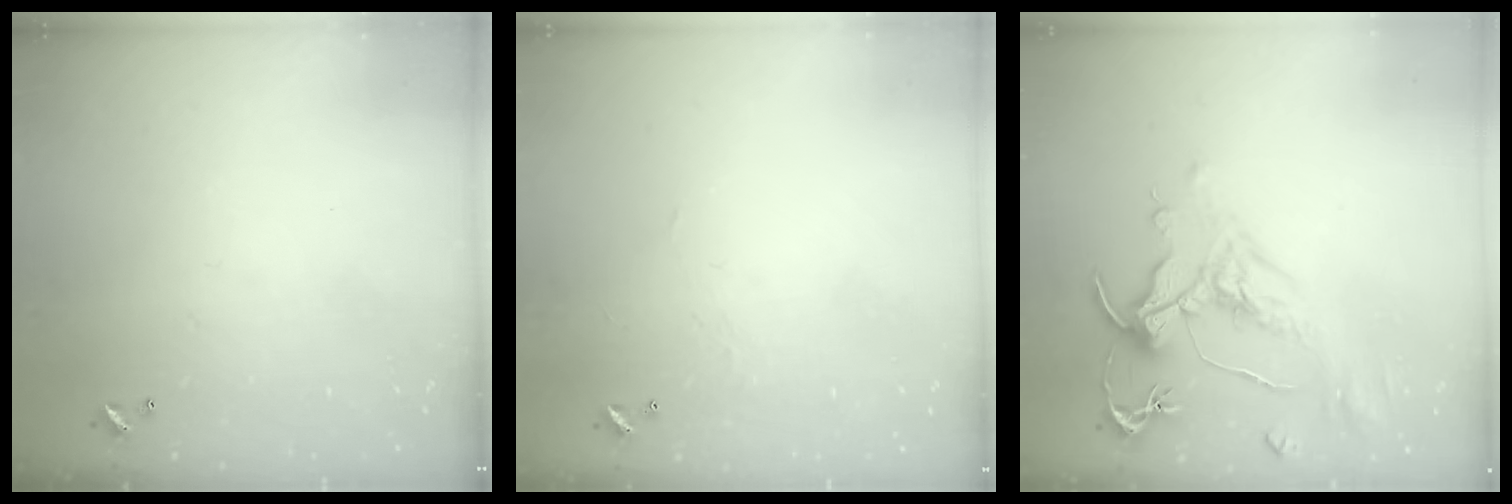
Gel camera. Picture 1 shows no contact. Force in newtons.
{"total": 1.7, "press": 1.7, "slide": 0.4}
{"total": 1.6, "press": 0.7, "slide": 1.5}